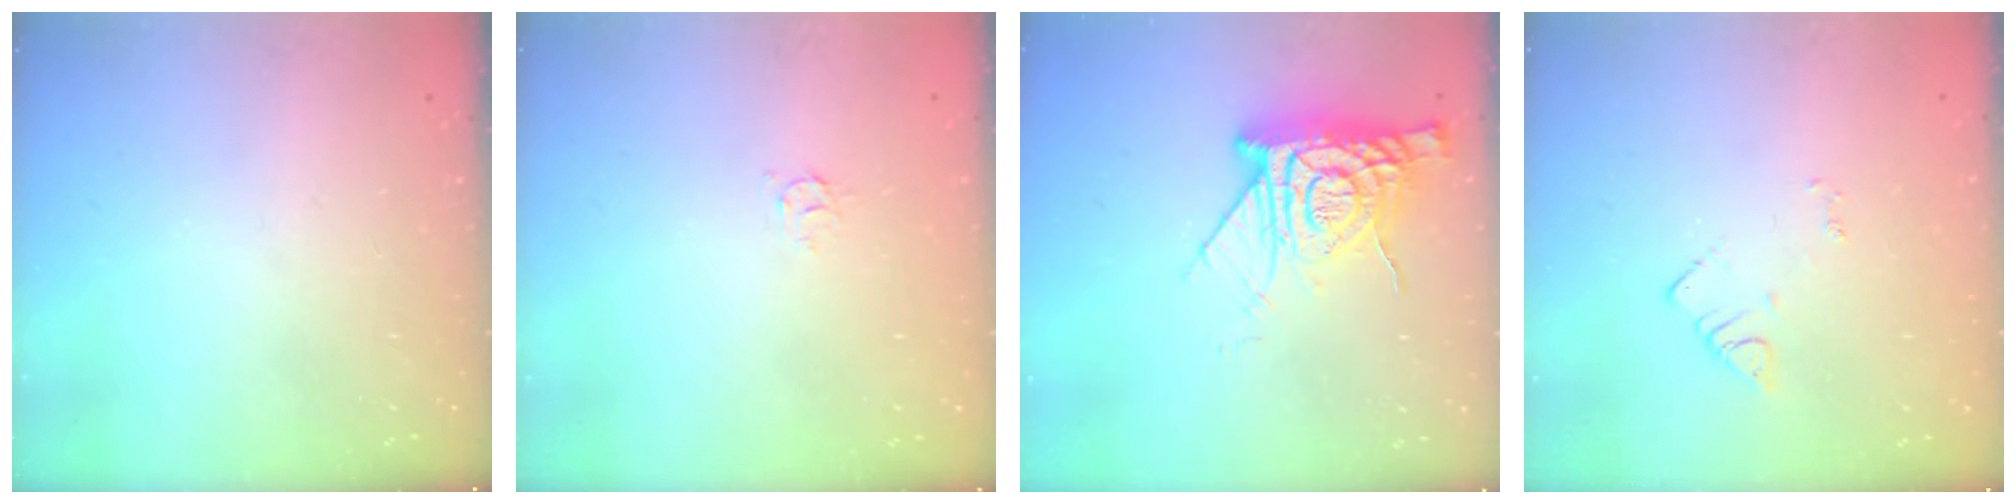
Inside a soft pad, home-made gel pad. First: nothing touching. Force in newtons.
{"total": 3.6, "press": 3.6, "slide": 0.3}
{"total": 15.5, "press": 15.4, "slide": 1.2}
{"total": 3.6, "press": 3.6, "slide": 0.4}